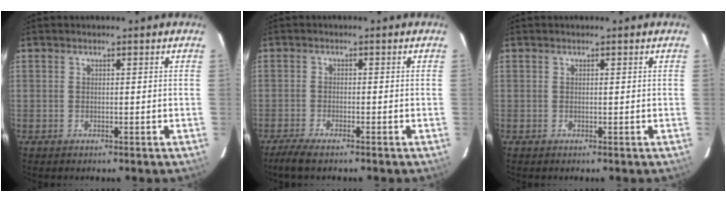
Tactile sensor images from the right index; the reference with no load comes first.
{"total": 4.4, "force": [-3.6, 0.6, 2.6], "torque": [-0.046, -0.009, -0.057]}
{"total": 0.0}